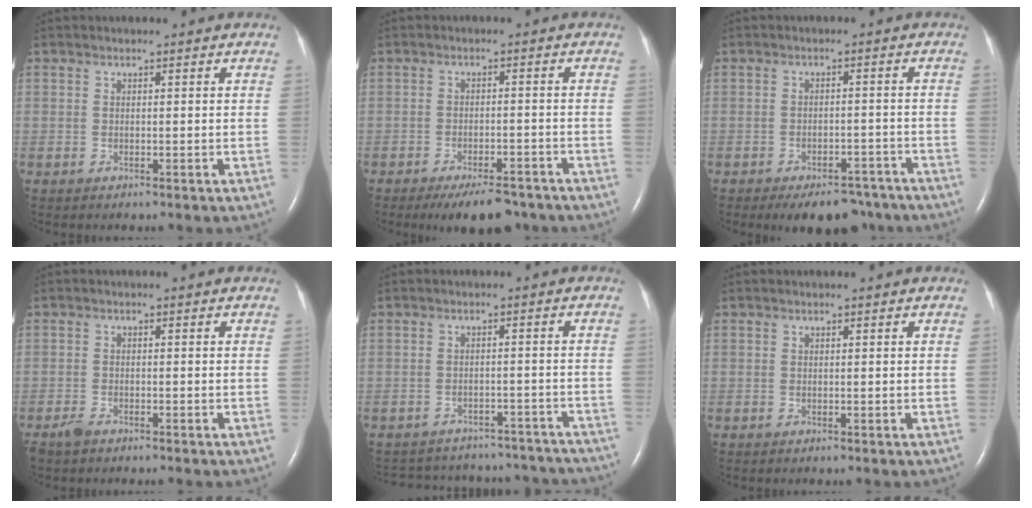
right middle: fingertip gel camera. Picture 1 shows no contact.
{"total": 8.1, "force": [-6.6, 2.7, 3.9], "torque": [-0.053, -0.004, -0.098]}
{"total": 9.7, "force": [-7.8, 4.4, 3.7], "torque": [-0.036, 0.008, -0.101]}
{"total": 2.0, "force": [-1.7, 0.6, 0.9], "torque": [-0.028, -0.004, -0.030]}
{"total": 20.1, "force": [-18.5, 6.4, 4.7], "torque": [-0.088, 0.008, -0.216]}
{"total": 0.0}